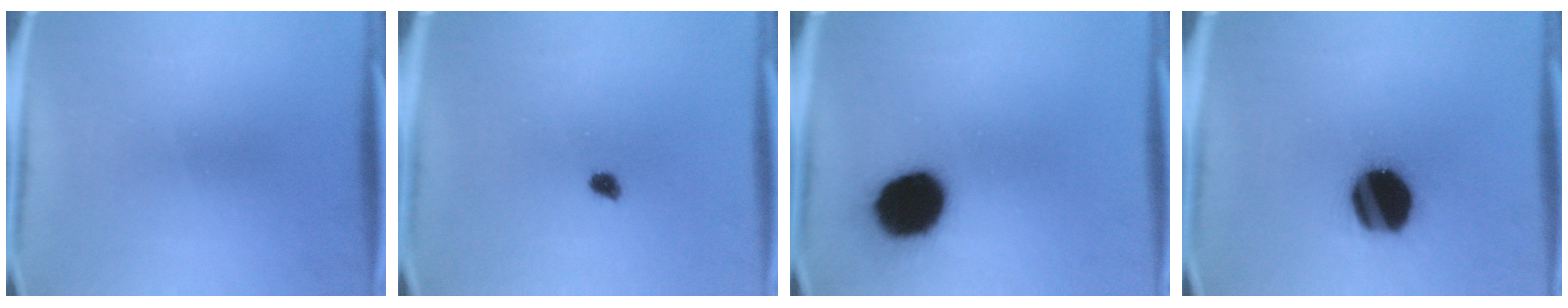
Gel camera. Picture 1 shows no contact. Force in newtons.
{"total": 1.8}
{"total": 17.3}
{"total": 19.5}